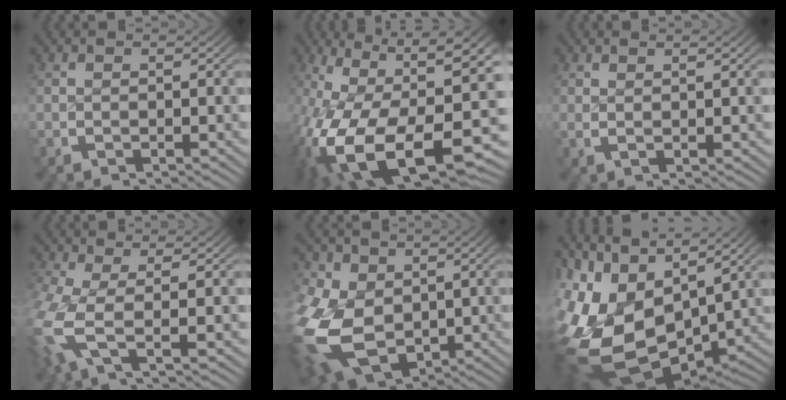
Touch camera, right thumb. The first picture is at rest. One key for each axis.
{"total": 20.6, "fx": -5.0, "fy": 12.6, "fz": 15.5, "tx": -0.309, "ty": -0.093, "tz": -0.031}
{"total": 1.3, "fx": 0.7, "fy": -0.1, "fz": 1.1, "tx": -0.021, "ty": -0.002, "tz": 0.017}
{"total": 6.5, "fx": -0.8, "fy": 3.7, "fz": 5.4, "tx": -0.164, "ty": -0.028, "tz": -0.007}
{"total": 13.6, "fx": -3.0, "fy": 10.2, "fz": 8.5, "tx": -0.242, "ty": -0.093, "tz": -0.004}
{"total": 18.7, "fx": -3.1, "fy": 13.0, "fz": 13.1, "tx": -0.290, "ty": -0.068, "tz": -0.017}